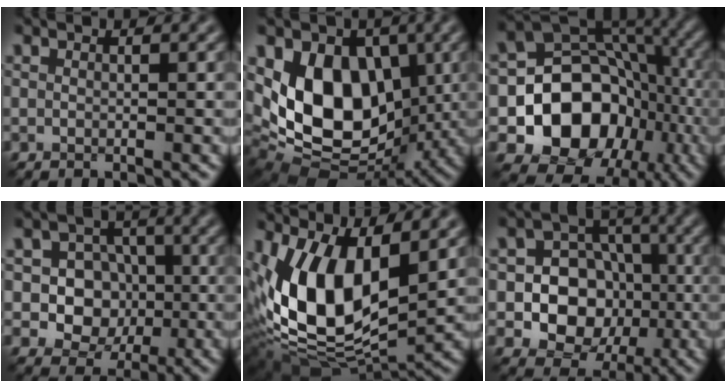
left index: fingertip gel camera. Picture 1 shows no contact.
{"total": 11.9, "force": [1.0, 8.3, 8.5], "torque": [-0.145, -0.022, 0.018]}
{"total": 12.9, "force": [-3.6, 10.3, 6.9], "torque": [-0.116, -0.008, -0.066]}
{"total": 6.3, "force": [-0.6, 5.6, 2.7], "torque": [-0.031, 0.018, -0.033]}
{"total": 11.7, "force": [1.6, 6.2, 9.9], "torque": [-0.198, -0.021, 0.030]}
{"total": 8.5, "force": [-1.7, 7.2, 4.2], "torque": [-0.049, 0.002, -0.057]}